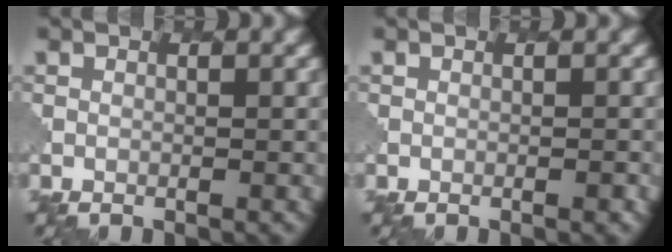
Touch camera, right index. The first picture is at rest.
{"total": 0.5, "force": [-0.3, 0.1, 0.4], "torque": [-0.002, 0.001, -0.001]}